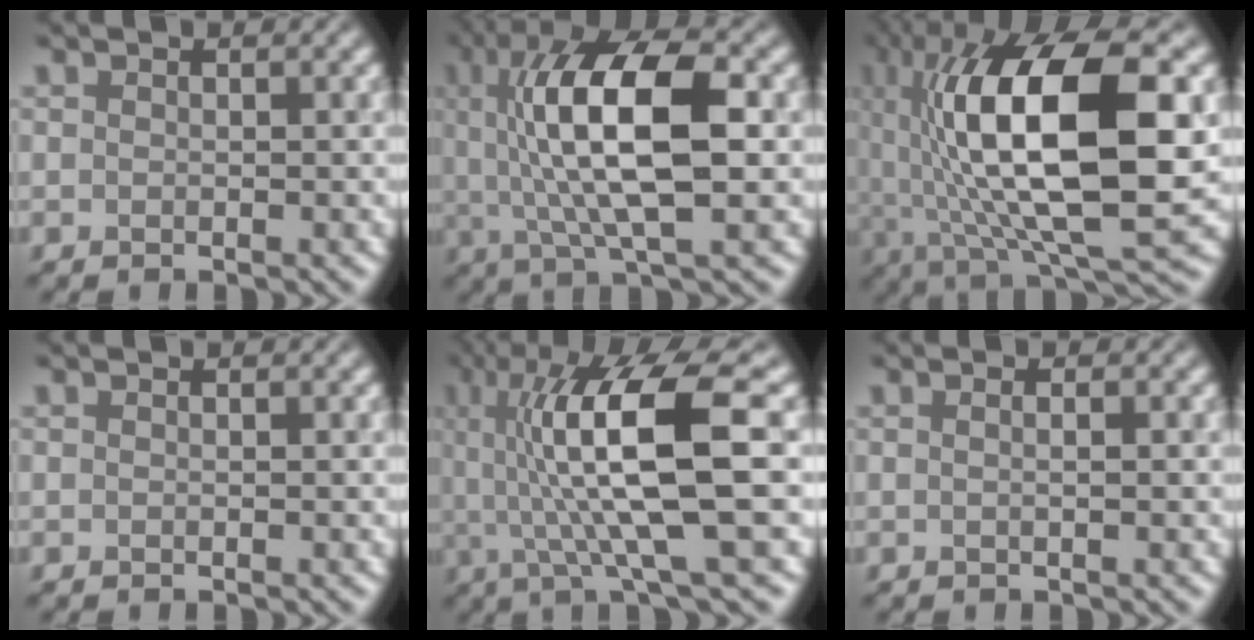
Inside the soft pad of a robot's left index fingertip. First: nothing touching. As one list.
[{"total": 11.1, "force": [1.2, 3.7, 10.4], "torque": [-0.178, 0.013, 0.018]}, {"total": 15.9, "force": [1.4, 5.8, 14.7], "torque": [-0.256, 0.006, 0.021]}, {"total": 0.0}, {"total": 11.8, "force": [1.2, 2.4, 11.5], "torque": [-0.190, 0.011, 0.024]}, {"total": 1.5, "force": [0.5, 0.6, 1.3], "torque": [-0.005, -0.003, -0.006]}]